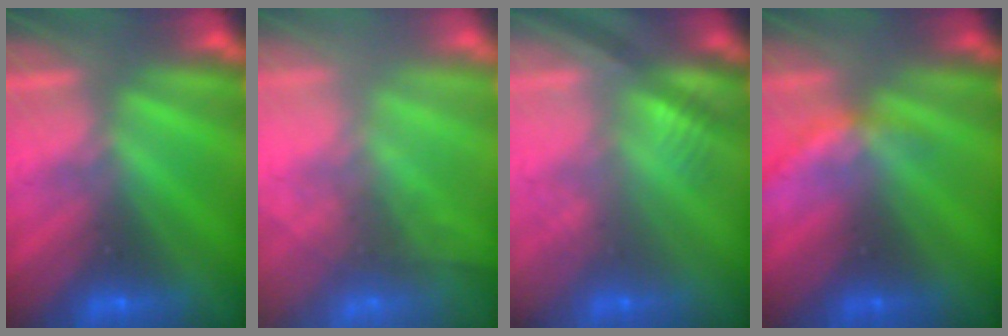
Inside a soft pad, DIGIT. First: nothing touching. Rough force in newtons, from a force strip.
{"total": 9.7}
{"total": 2.7}
{"total": 1.9}